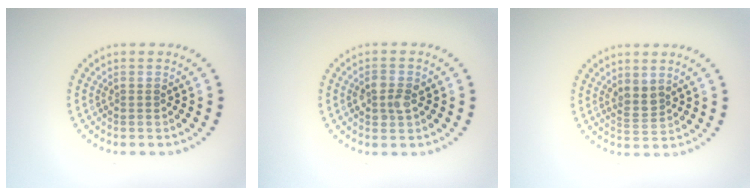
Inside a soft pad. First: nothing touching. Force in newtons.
{"total": 2.1, "press": 2.1, "slide": 0.1}
{"total": 1.7, "press": 1.5, "slide": 0.9}